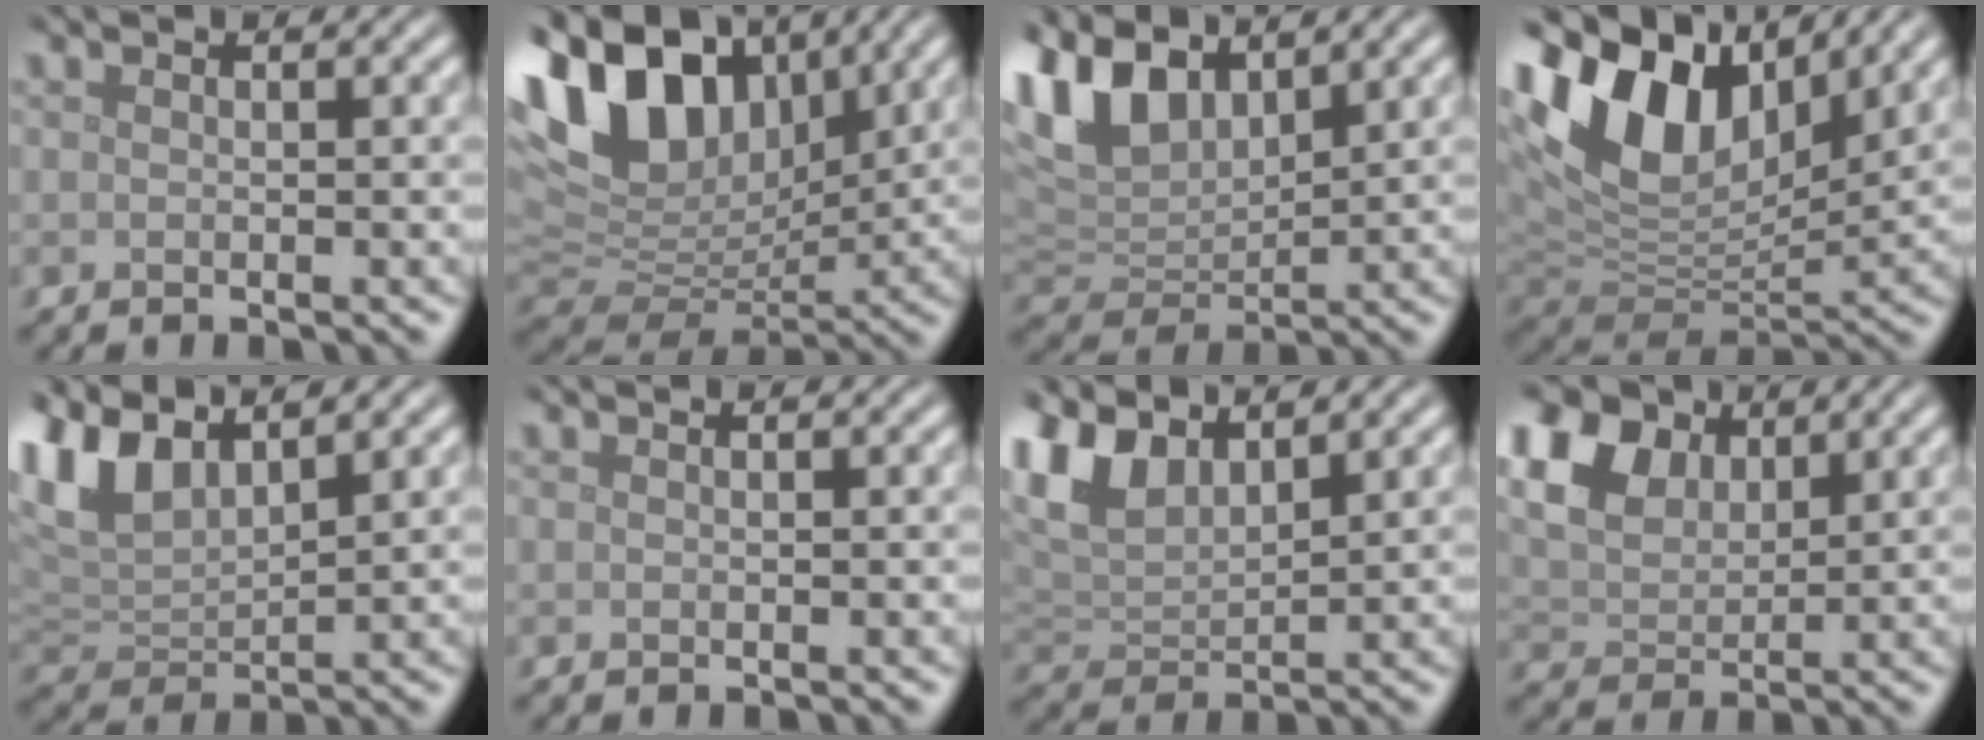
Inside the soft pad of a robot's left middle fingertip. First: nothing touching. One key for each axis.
{"total": 13.6, "fx": 6.0, "fy": 8.3, "fz": 8.9, "tx": -0.180, "ty": 0.026, "tz": 0.105}
{"total": 7.9, "fx": 4.4, "fy": 4.3, "fz": 4.9, "tx": -0.121, "ty": 0.011, "tz": 0.083}
{"total": 13.2, "fx": 6.4, "fy": 7.3, "fz": 8.8, "tx": -0.188, "ty": 0.027, "tz": 0.116}
{"total": 6.4, "fx": 3.9, "fy": 2.8, "fz": 4.3, "tx": -0.102, "ty": 0.011, "tz": 0.075}
{"total": 0.0}
{"total": 5.9, "fx": 3.6, "fy": 2.8, "fz": 3.7, "tx": -0.087, "ty": 0.011, "tz": 0.071}
{"total": 10.0, "fx": 5.3, "fy": 6.4, "fz": 5.6, "tx": -0.147, "ty": 0.035, "tz": 0.084}